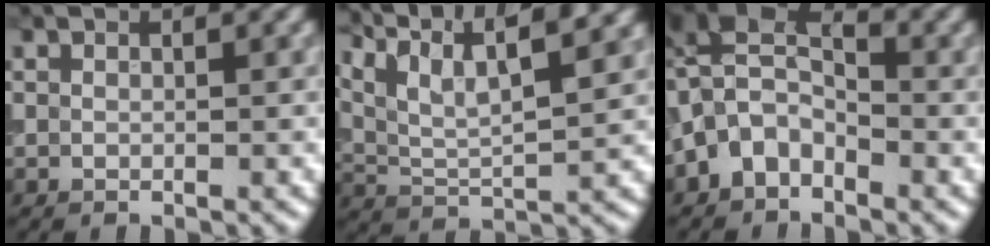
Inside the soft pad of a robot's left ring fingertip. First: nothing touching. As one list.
[{"total": 10.8, "force": [7.8, 2.9, 6.8], "torque": [-0.138, 0.029, 0.103]}, {"total": 5.9, "force": [-1.7, 4.1, 3.9], "torque": [-0.057, 0.017, -0.050]}]